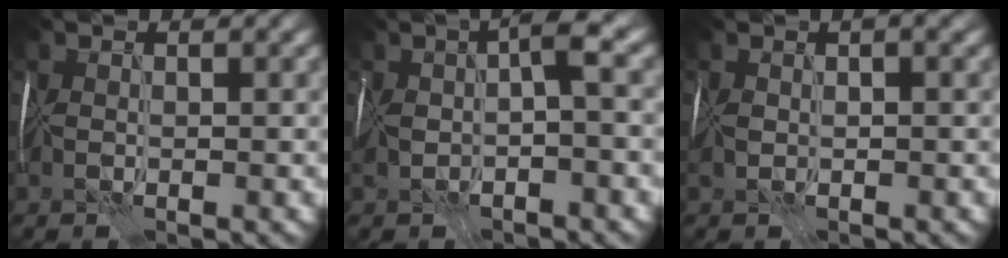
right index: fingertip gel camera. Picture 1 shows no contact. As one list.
[{"total": 4.5, "force": [-0.4, 1.4, 4.3], "torque": [-0.082, 0.014, -0.019]}, {"total": 2.7, "force": [0.4, 1.3, 2.3], "torque": [-0.040, 0.006, 0.006]}]